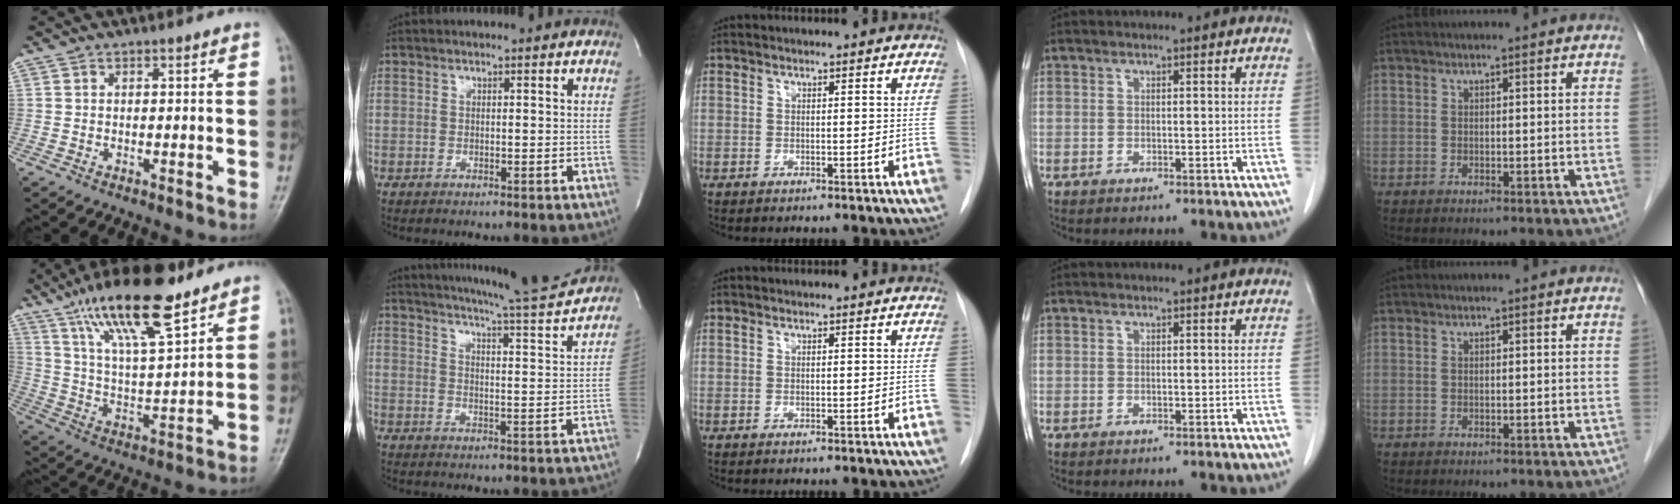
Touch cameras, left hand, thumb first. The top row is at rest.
{"thumb": {"total": 17.9, "force": [11.9, 4.8, 12.5], "torque": [-0.201, -0.050, 0.216]}, "index": {"total": 16.3, "force": [15.2, -0.8, 5.6], "torque": [-0.096, -0.043, 0.203]}}